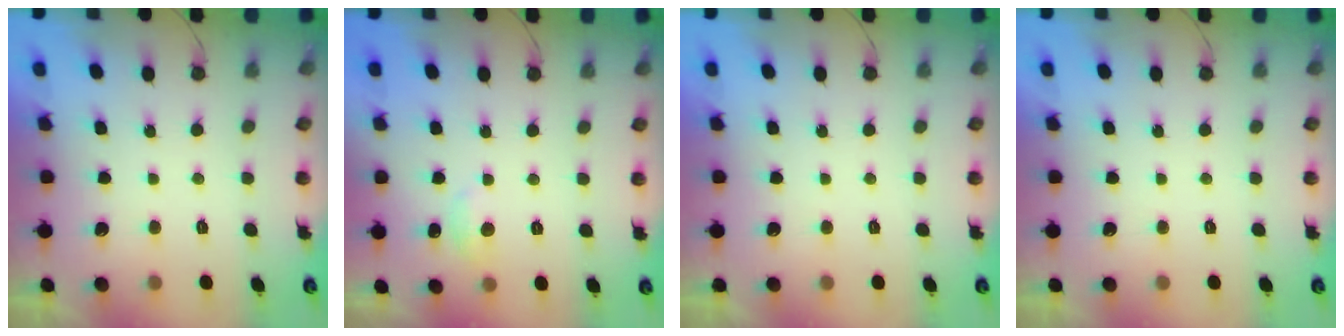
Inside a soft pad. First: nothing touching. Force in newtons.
{"total": 3.7, "press": 3.6, "slide": 0.4}
{"total": 0.0}
{"total": 0.0}